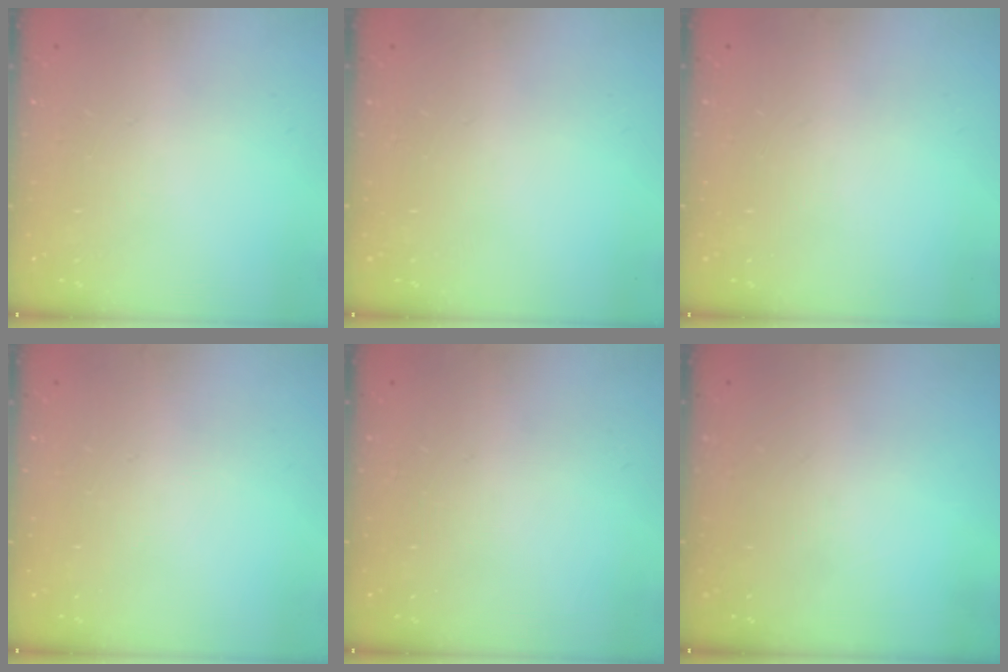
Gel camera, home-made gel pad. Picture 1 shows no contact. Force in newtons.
{"total": 0.0}
{"total": 0.0}
{"total": 0.0}
{"total": 0.0}
{"total": 0.0}